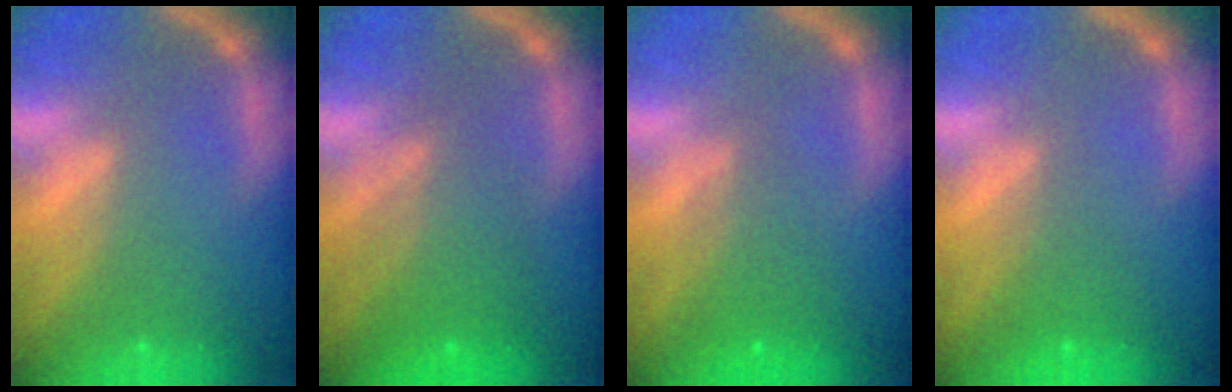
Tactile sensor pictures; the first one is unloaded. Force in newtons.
{"total": 5.5}
{"total": 3.0}
{"total": 2.0}